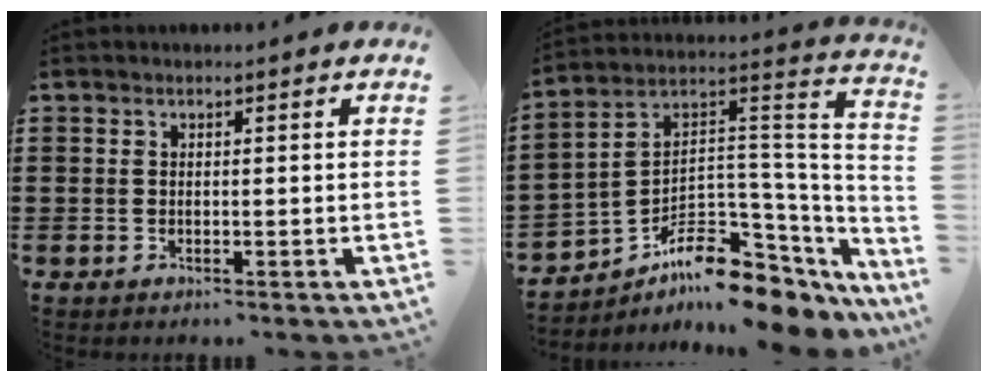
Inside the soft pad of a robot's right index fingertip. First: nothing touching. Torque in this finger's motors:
{"motor_torque": [0.34, -0.21, -0.10, -0.21]}